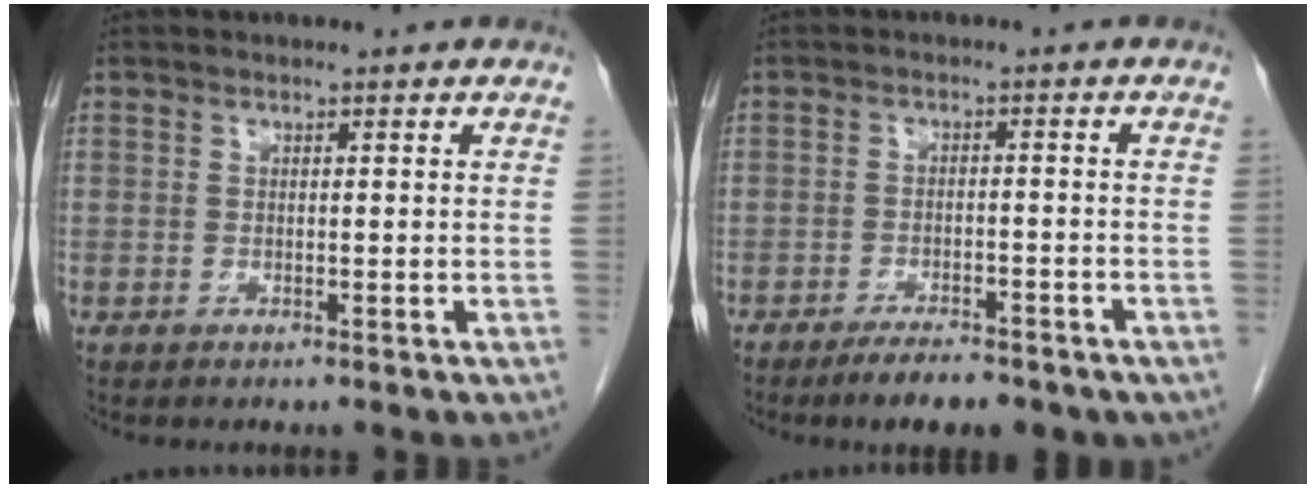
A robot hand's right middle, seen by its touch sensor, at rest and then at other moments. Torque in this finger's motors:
{"motor_torque": [1.10, -1.04, 0.18, 0.04]}